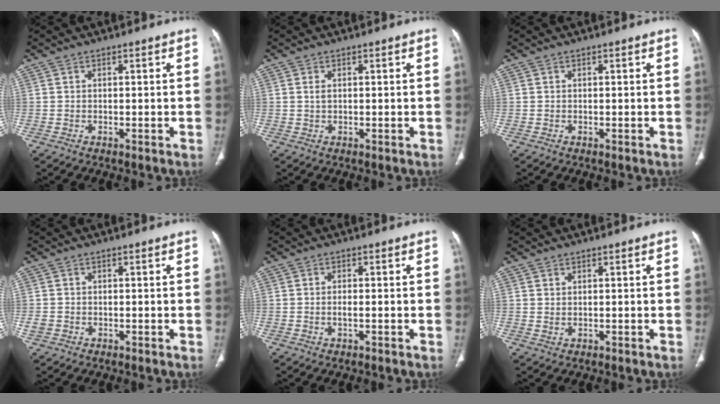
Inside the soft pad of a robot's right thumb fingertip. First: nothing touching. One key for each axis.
{"total": 1.1, "fx": 0.3, "fy": 0.6, "fz": 0.9, "tx": -0.020, "ty": 0.001, "tz": 0.009}
{"total": 0.0}
{"total": 1.7, "fx": -0.5, "fy": 1.4, "fz": 0.7, "tx": -0.017, "ty": 0.004, "tz": -0.009}
{"total": 1.4, "fx": -0.5, "fy": 0.5, "fz": 1.3, "tx": -0.027, "ty": 0.003, "tz": -0.010}
{"total": 0.6, "fx": 0.4, "fy": 0.3, "fz": 0.3, "tx": 0.002, "ty": -0.002, "tz": 0.008}